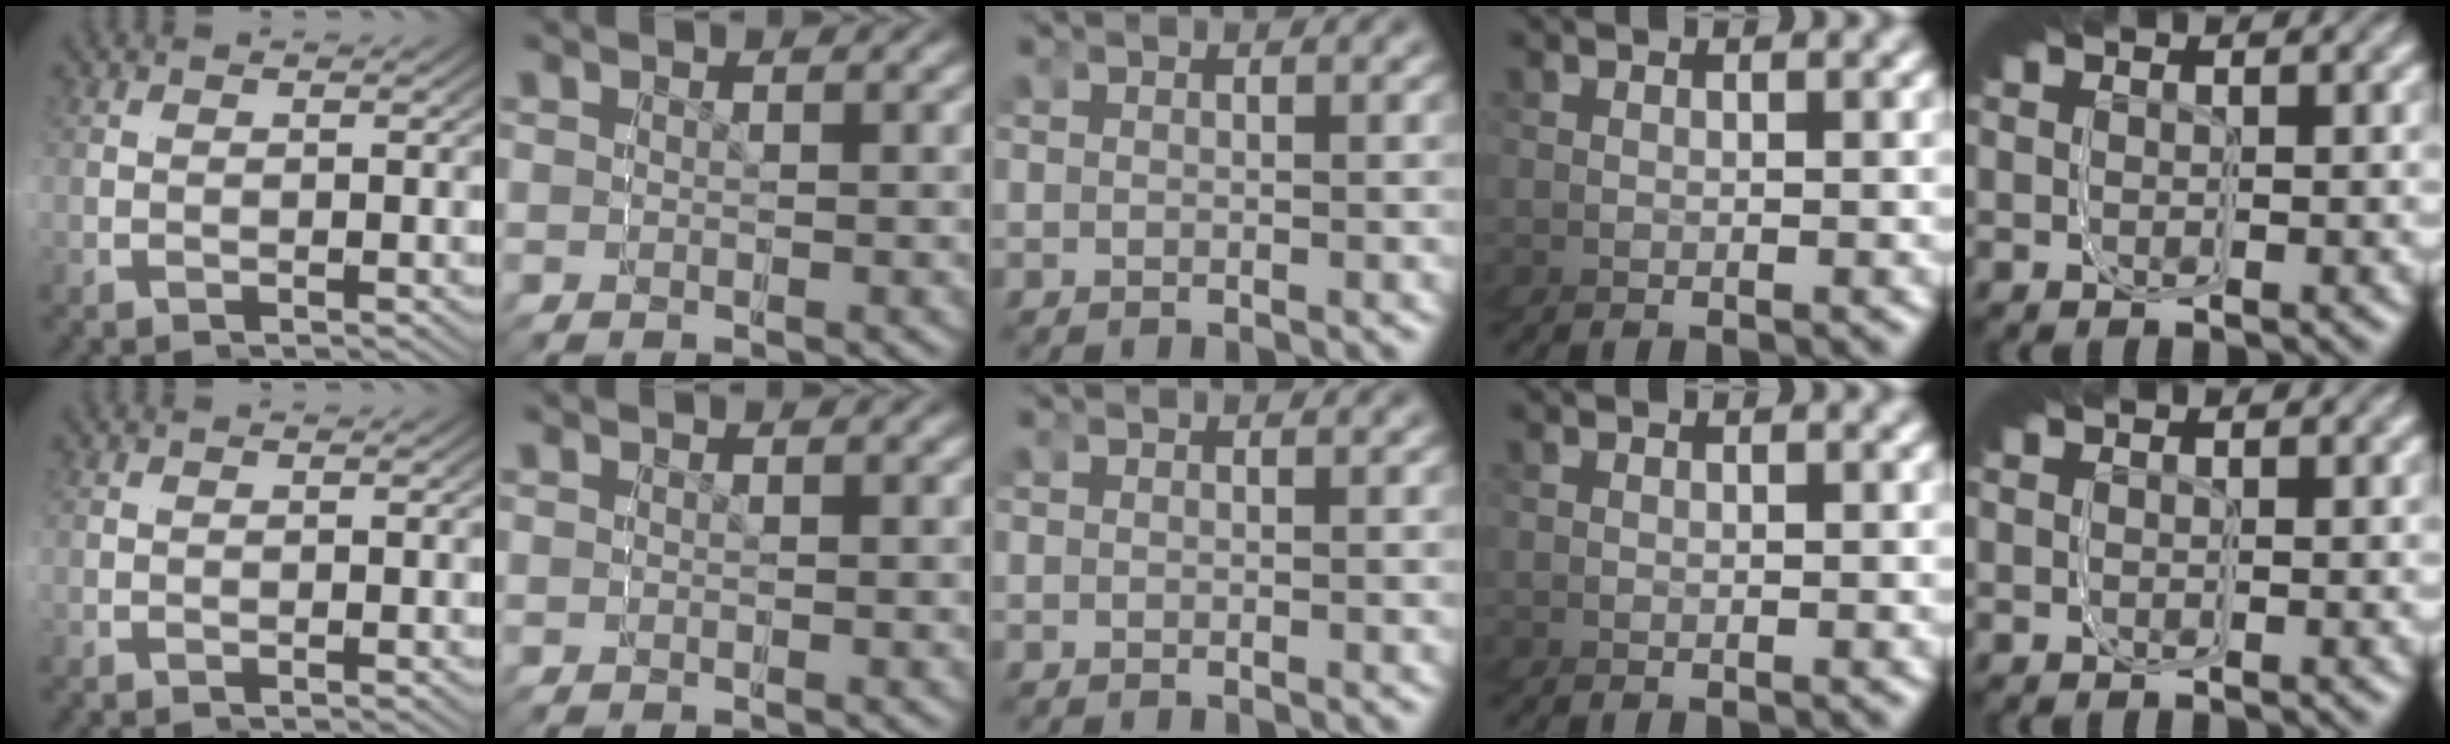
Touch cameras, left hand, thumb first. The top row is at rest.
{}